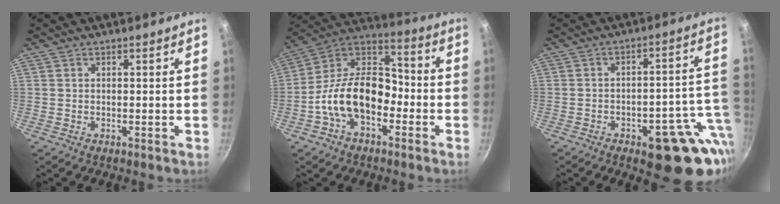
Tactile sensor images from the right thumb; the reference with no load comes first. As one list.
[{"total": 16.6, "force": [-5.2, 10.6, 11.6], "torque": [-0.168, 0.064, -0.115]}, {"total": 17.5, "force": [-5.6, 7.5, 14.9], "torque": [-0.127, 0.027, -0.065]}]